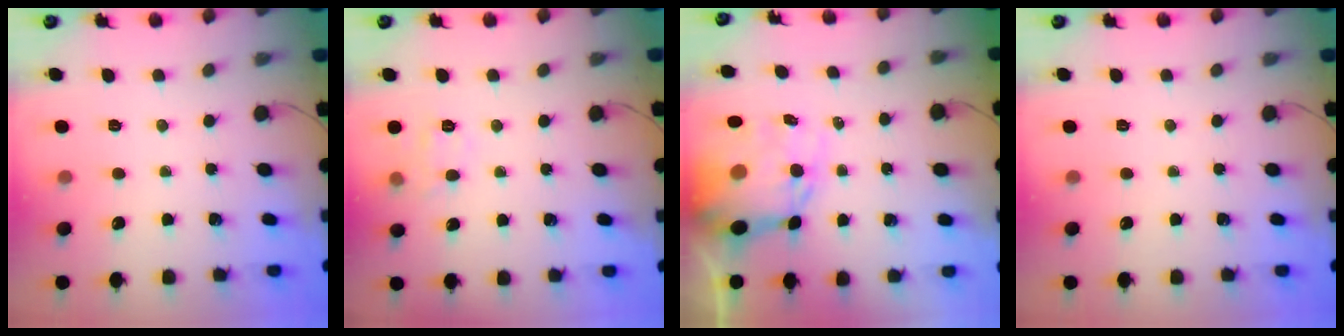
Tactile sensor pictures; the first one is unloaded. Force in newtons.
{"total": 7.7, "press": 7.6, "slide": 1.1}
{"total": 14.6, "press": 14.1, "slide": 3.6}
{"total": 0.0}